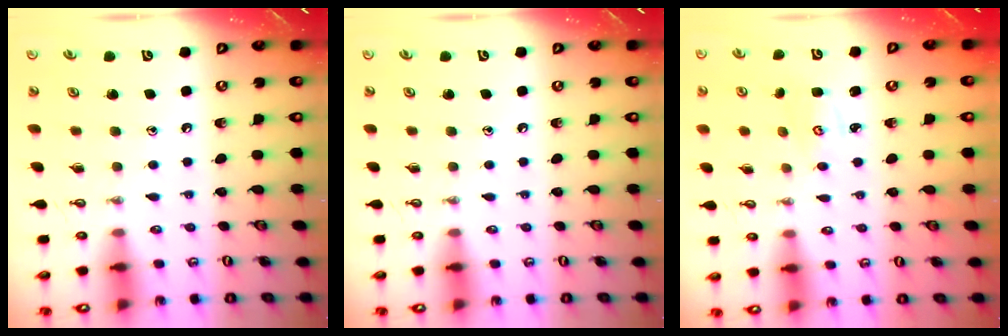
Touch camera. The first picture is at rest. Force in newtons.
{"total": 0.0}
{"total": 2.8, "press": 2.8, "slide": 0.4}